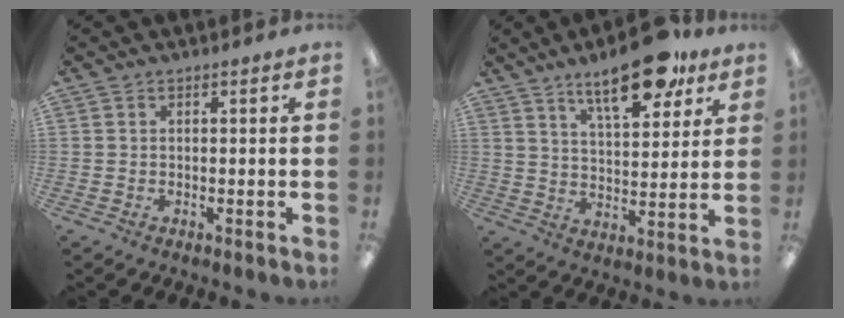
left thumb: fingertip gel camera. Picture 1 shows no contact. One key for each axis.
{"total": 16.1, "fx": 10.6, "fy": 6.2, "fz": 10.5, "tx": -0.145, "ty": -0.050, "tz": 0.170}